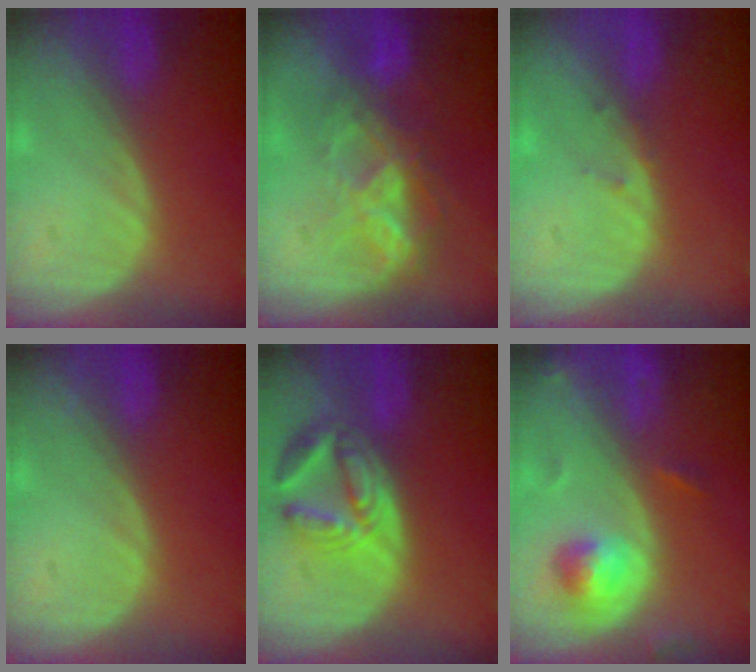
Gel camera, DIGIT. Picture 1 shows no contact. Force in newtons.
{"total": 6.9, "press": 6.7, "slide": 1.6}
{"total": 0.9, "press": 0.6, "slide": 0.6}
{"total": 0.0}
{"total": 7.8, "press": 6.9, "slide": 3.6}
{"total": 4.7, "press": 4.7, "slide": 0.4}